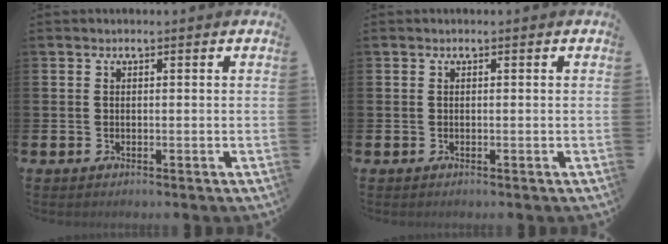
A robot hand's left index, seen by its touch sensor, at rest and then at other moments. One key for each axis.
{"total": 0.0}